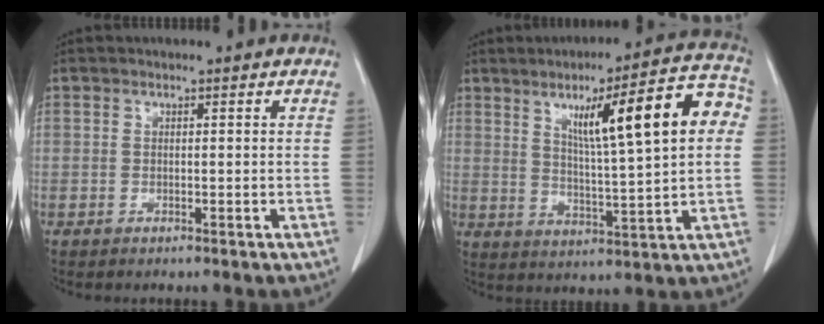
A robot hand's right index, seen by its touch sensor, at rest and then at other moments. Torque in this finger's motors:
{"motor_torque": [1.39, 0.75, 0.33, 0.14]}